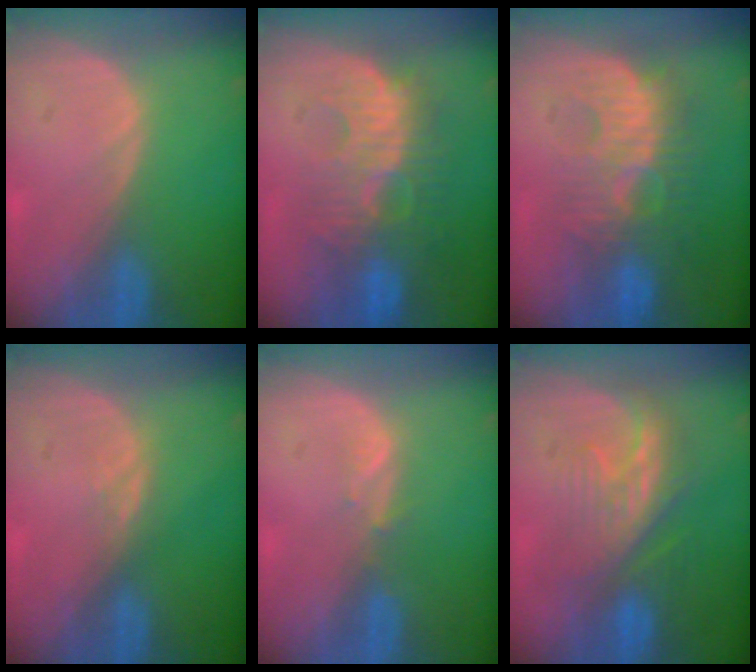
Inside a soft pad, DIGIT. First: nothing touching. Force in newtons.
{"total": 10.0, "press": 9.6, "slide": 2.7}
{"total": 8.9, "press": 8.8, "slide": 1.7}
{"total": 0.9, "press": 0.9, "slide": 0.4}
{"total": 1.4, "press": 1.2, "slide": 0.6}
{"total": 8.0, "press": 7.9, "slide": 1.5}